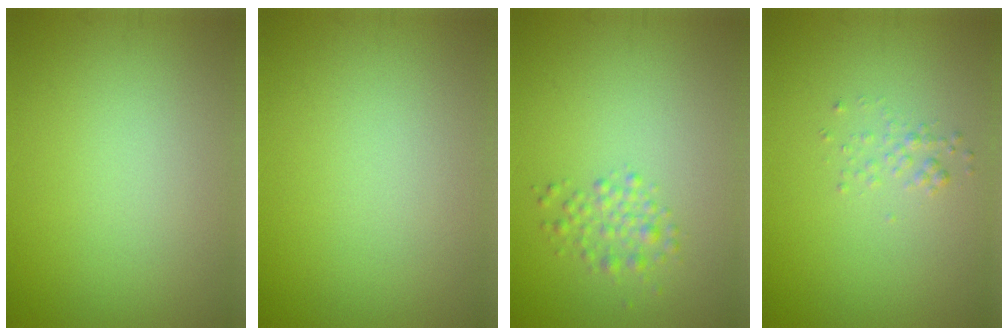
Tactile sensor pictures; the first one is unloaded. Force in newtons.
{"total": 0.0}
{"total": 1.9, "press": 1.9, "slide": 0.0}
{"total": 1.0, "press": 1.0, "slide": 0.1}